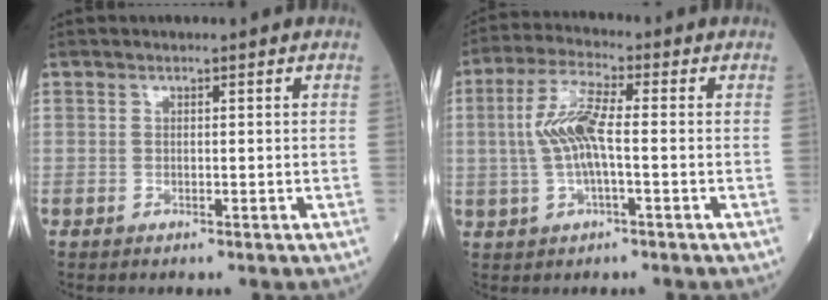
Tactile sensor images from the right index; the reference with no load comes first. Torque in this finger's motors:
{"motor_torque": [0.33, -0.01, 0.21, 0.08]}